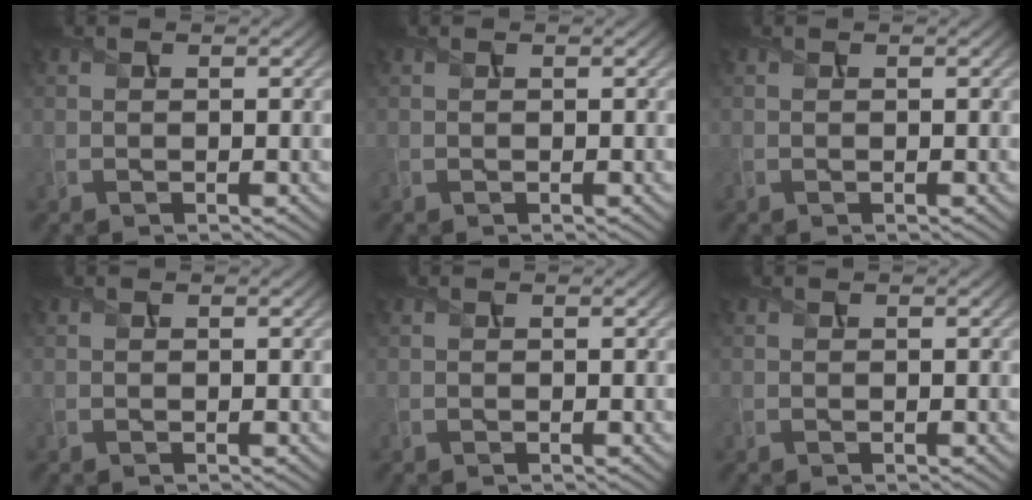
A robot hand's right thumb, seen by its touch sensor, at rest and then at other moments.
{"total": 0.0}
{"total": 0.0}
{"total": 0.0}
{"total": 0.0}
{"total": 0.0}